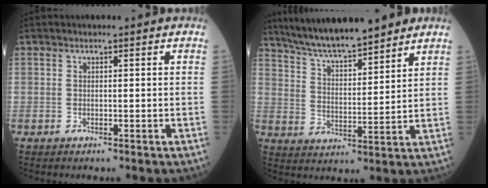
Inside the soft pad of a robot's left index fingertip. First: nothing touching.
{"total": 14.6, "force": [12.7, 1.8, 7.0], "torque": [-0.112, 0.012, 0.215]}